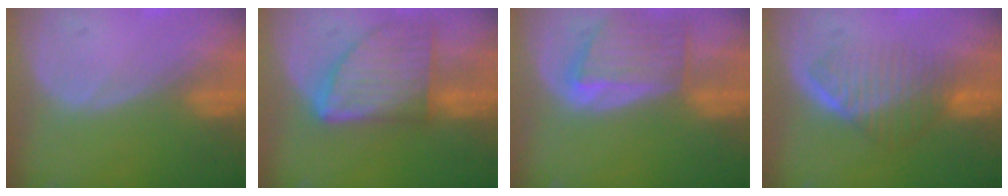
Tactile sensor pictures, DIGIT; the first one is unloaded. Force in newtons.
{"total": 9.3, "press": 9.3, "slide": 0.5}
{"total": 6.6, "press": 6.3, "slide": 1.9}
{"total": 6.6, "press": 5.9, "slide": 2.9}